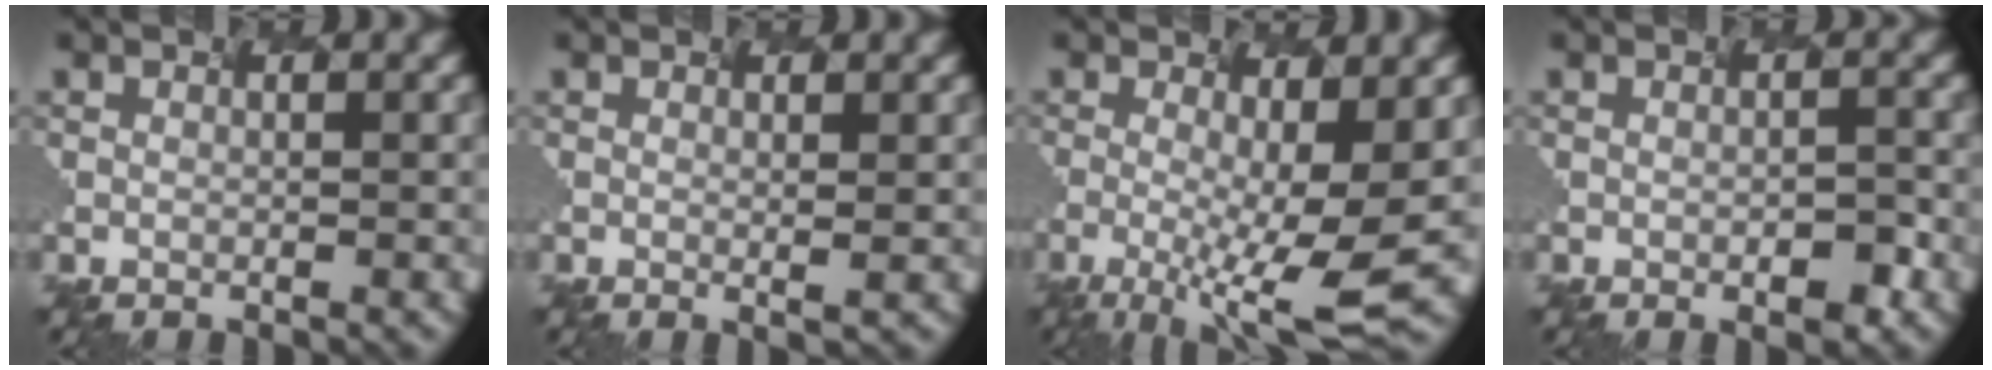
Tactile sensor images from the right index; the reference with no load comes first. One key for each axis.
{"total": 0.7, "fx": -0.2, "fy": -0.3, "fz": 0.5, "tx": -0.016, "ty": -0.001, "tz": 0.012}
{"total": 7.1, "fx": -1.9, "fy": 0.9, "fz": 6.8, "tx": -0.119, "ty": -0.017, "tz": -0.002}
{"total": 1.6, "fx": -1.2, "fy": -0.4, "fz": 0.9, "tx": -0.029, "ty": -0.005, "tz": 0.012}